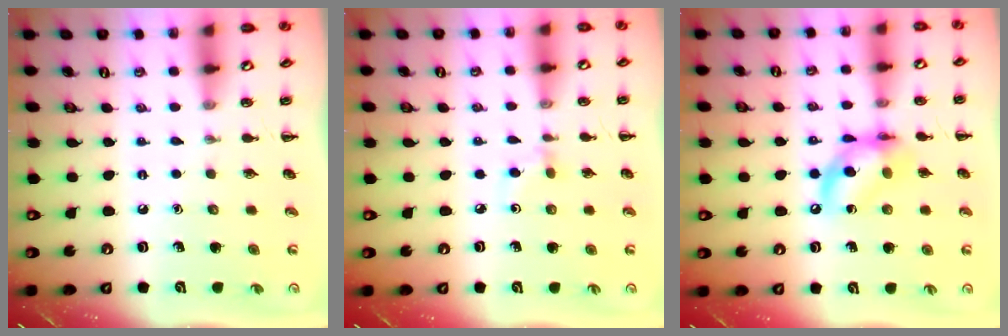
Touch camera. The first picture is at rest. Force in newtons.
{"total": 3.7, "press": 3.4, "slide": 1.4}
{"total": 12.1, "press": 11.8, "slide": 2.8}